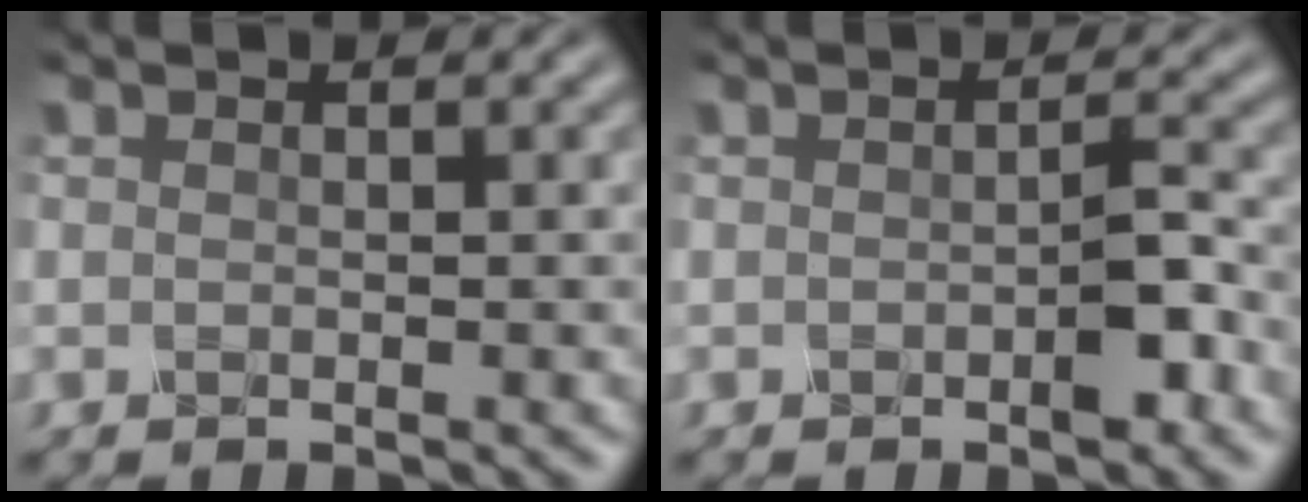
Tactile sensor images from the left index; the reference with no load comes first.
{"total": 1.9, "force": [-0.9, 0.4, 1.7], "torque": [-0.031, 0.007, -0.017]}